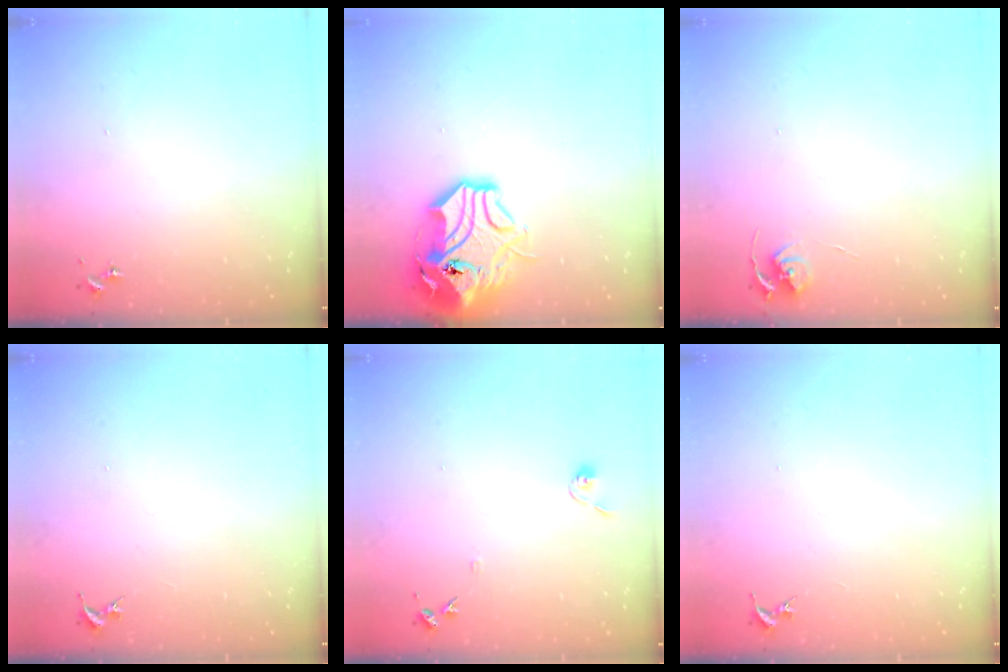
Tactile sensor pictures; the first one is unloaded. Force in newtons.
{"total": 17.8, "press": 17.5, "slide": 2.8}
{"total": 5.3, "press": 5.2, "slide": 0.6}
{"total": 0.0}
{"total": 6.8, "press": 6.8, "slide": 0.6}
{"total": 0.0}